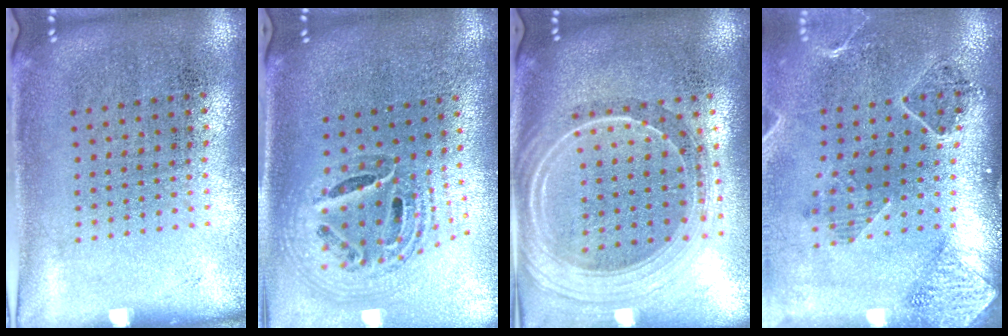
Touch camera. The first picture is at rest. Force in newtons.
{"total": 1.5, "press": 1.3, "slide": 0.8}
{"total": 2.3, "press": 2.0, "slide": 1.1}
{"total": 1.5, "press": 1.5, "slide": 0.1}